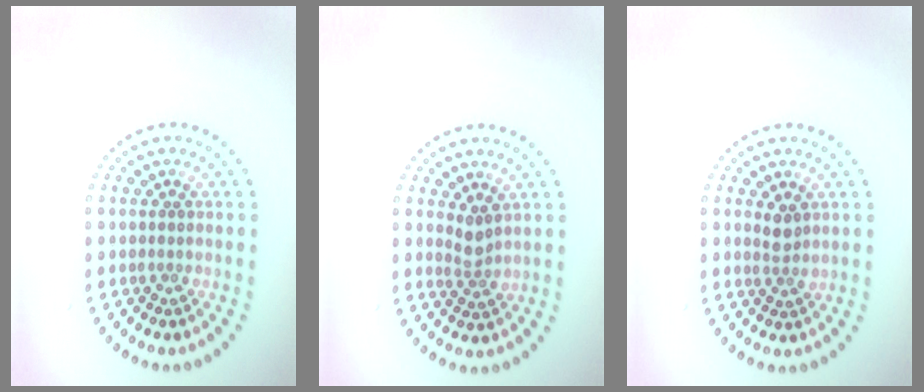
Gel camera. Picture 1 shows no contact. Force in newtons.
{"total": 1.7, "press": 1.3, "slide": 1.2}
{"total": 1.5, "press": 1.2, "slide": 0.9}